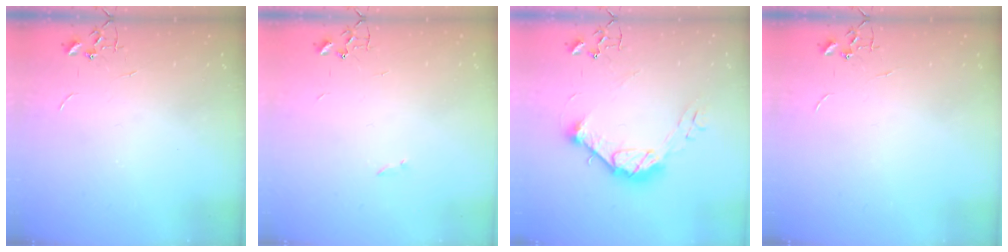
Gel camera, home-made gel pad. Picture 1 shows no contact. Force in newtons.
{"total": 0.8, "press": 0.8, "slide": 0.2}
{"total": 12.7, "press": 12.7, "slide": 1.0}
{"total": 0.0}